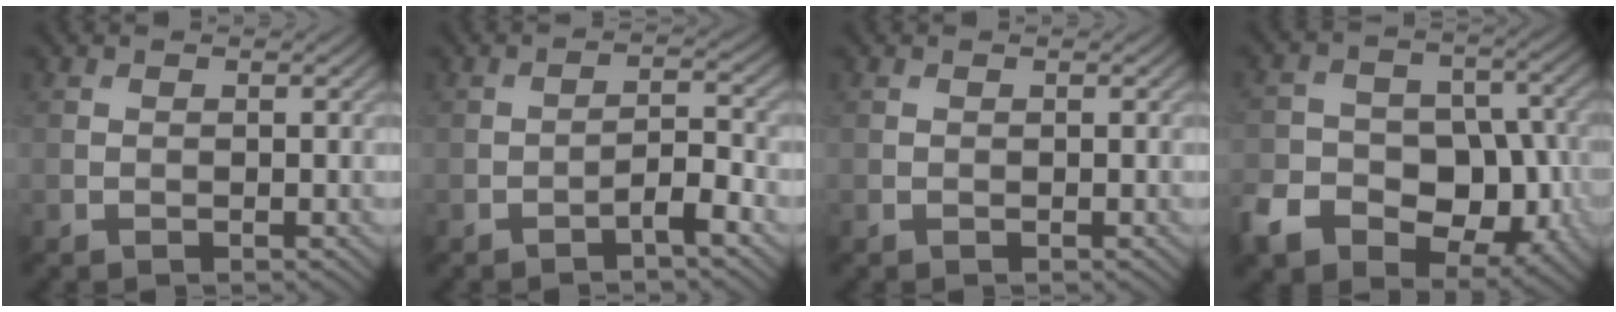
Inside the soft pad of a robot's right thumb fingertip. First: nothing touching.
{"total": 3.0, "force": [-1.8, 0.6, 2.3], "torque": [-0.043, 0.010, -0.038]}
{"total": 0.0}
{"total": 11.3, "force": [-4.9, 7.7, 6.6], "torque": [-0.125, -0.019, -0.092]}